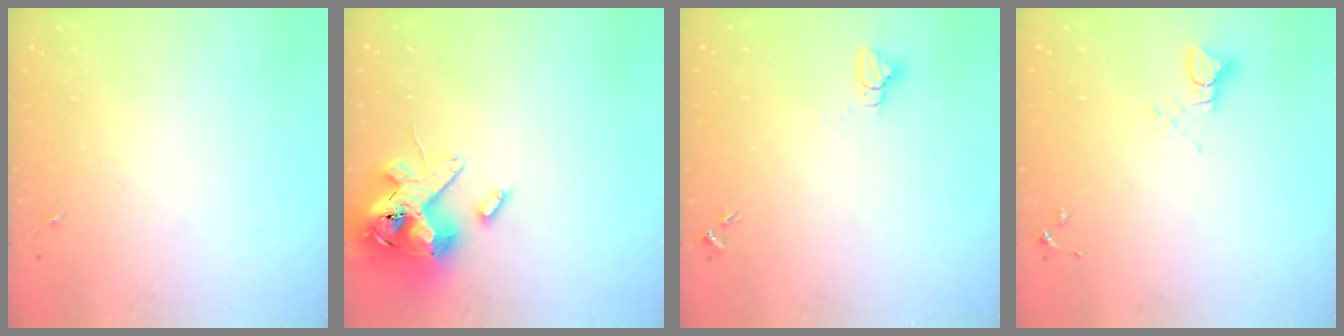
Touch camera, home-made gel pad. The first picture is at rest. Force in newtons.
{"total": 15.4, "press": 15.1, "slide": 2.9}
{"total": 2.7, "press": 2.7, "slide": 0.1}
{"total": 4.0, "press": 4.0, "slide": 0.1}